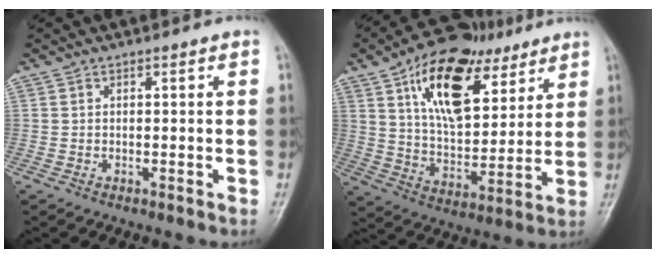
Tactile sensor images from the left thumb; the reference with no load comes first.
{"total": 19.9, "force": [9.9, 10.6, 13.6], "torque": [-0.182, -0.028, 0.170]}